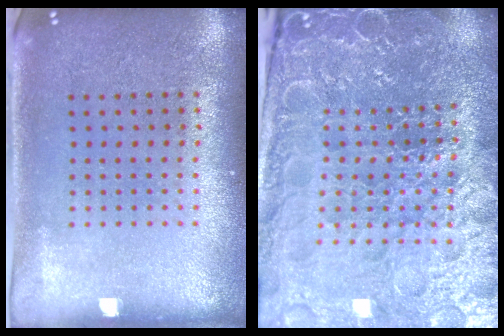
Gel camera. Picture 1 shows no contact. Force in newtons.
{"total": 5.0, "press": 4.8, "slide": 1.5}